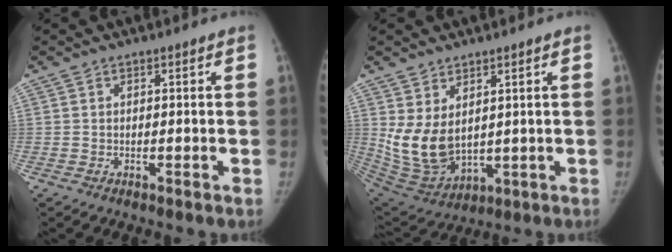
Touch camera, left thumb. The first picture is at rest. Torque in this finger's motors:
{"motor_torque": [0.04, 0.46, 0.66, -0.65, 0.11]}